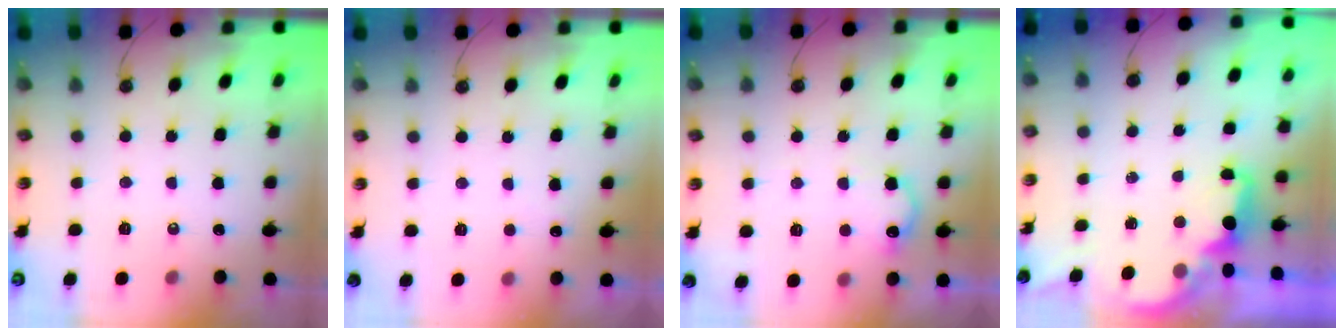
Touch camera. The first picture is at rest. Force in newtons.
{"total": 2.1, "press": 1.9, "slide": 0.9}
{"total": 10.4, "press": 10.4, "slide": 0.3}
{"total": 2.2, "press": 2.1, "slide": 0.8}